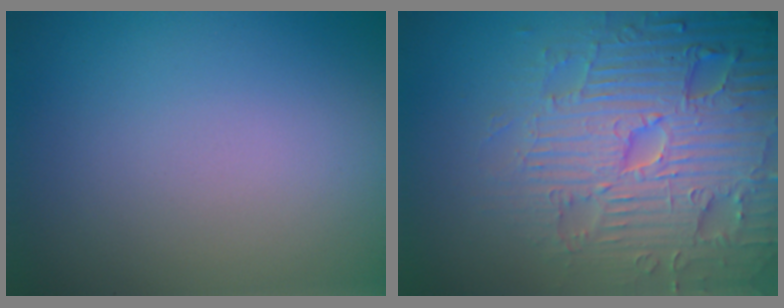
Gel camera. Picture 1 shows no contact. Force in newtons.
{"total": 7.8, "press": 7.6, "slide": 1.9}